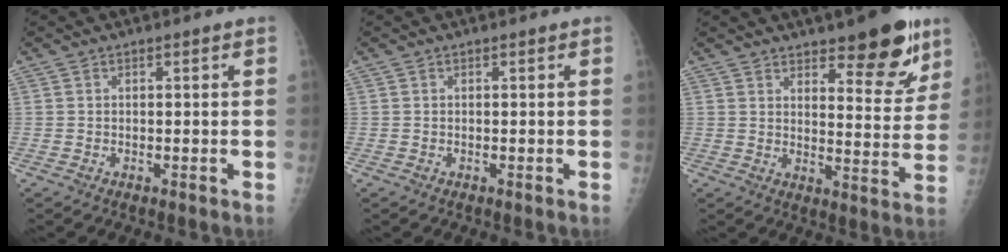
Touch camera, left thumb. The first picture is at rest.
{"total": 0.0}
{"total": 12.3, "force": [8.1, 4.4, 8.2], "torque": [-0.064, -0.053, 0.115]}